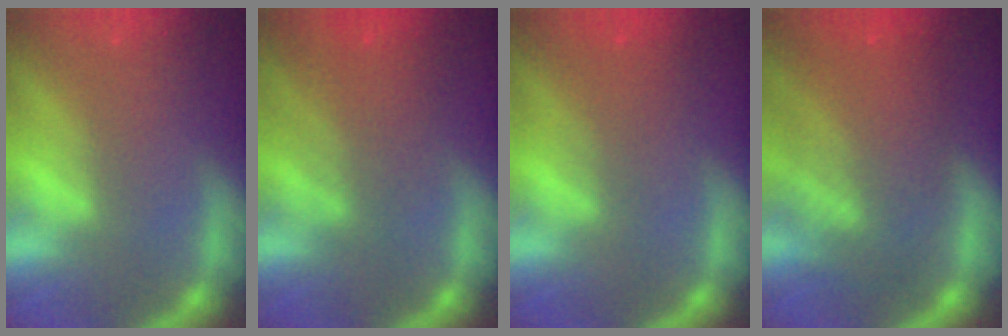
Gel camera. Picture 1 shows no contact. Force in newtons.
{"total": 4.1}
{"total": 2.0}
{"total": 9.1}